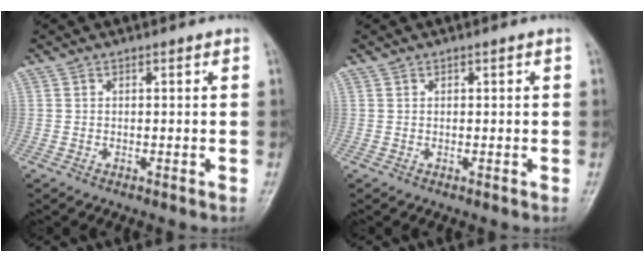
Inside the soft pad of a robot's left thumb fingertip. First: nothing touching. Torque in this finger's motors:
{"motor_torque": [0.00, 0.00, -0.04, -0.04, 0.00]}